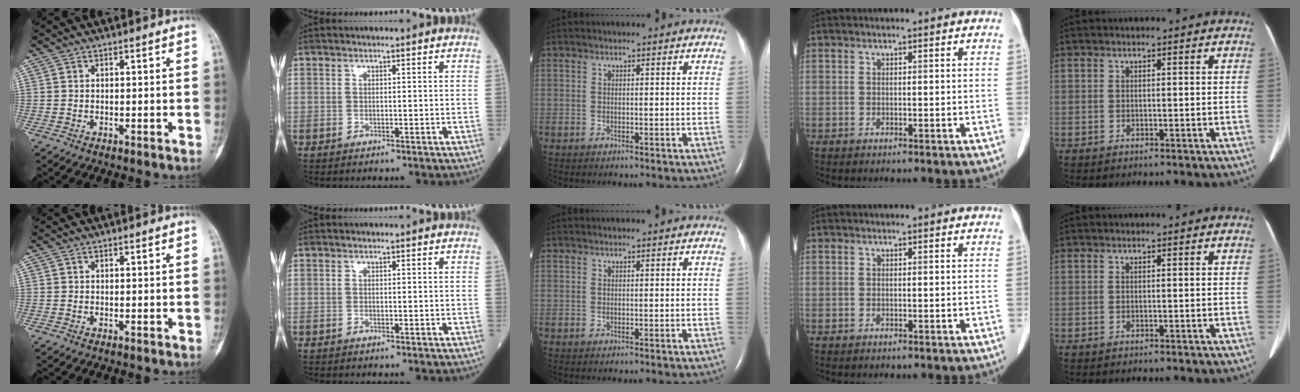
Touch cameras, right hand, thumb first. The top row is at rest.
{}